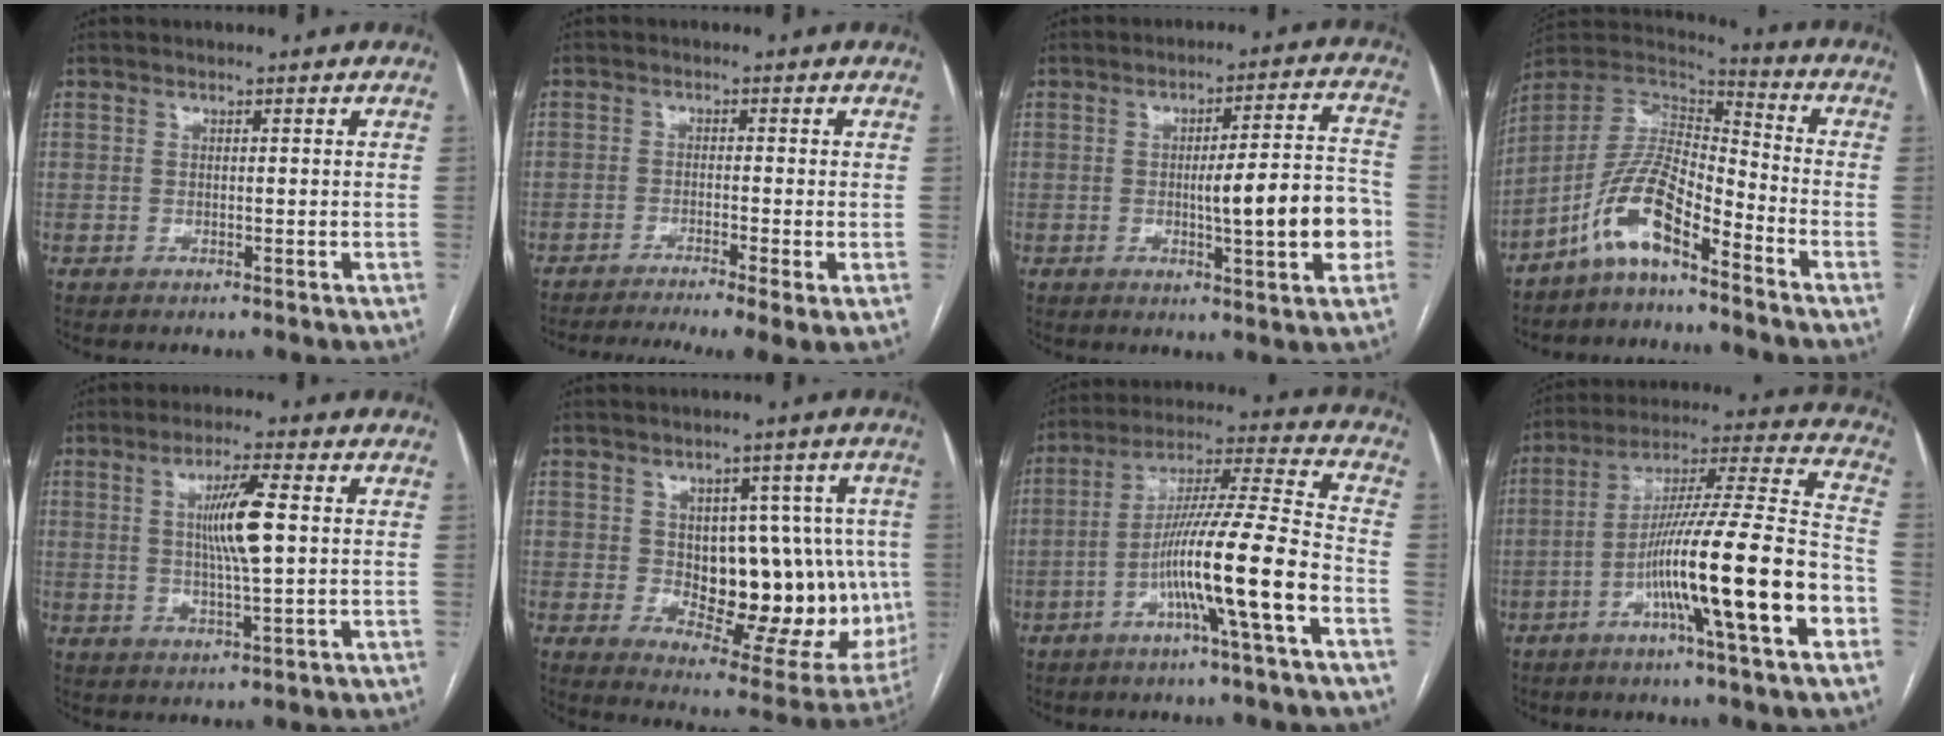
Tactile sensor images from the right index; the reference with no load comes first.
{"total": 11.4, "force": [-8.2, 0.5, 7.8], "torque": [-0.120, -0.012, -0.128]}
{"total": 11.9, "force": [-2.1, 1.4, 11.6], "torque": [-0.161, 0.014, -0.026]}
{"total": 10.8, "force": [-7.2, 2.5, 7.6], "torque": [-0.161, 0.022, -0.139]}
{"total": 7.9, "force": [1.2, 0.4, 7.8], "torque": [-0.144, -0.001, 0.021]}
{"total": 19.7, "force": [-0.6, 10.0, 17.0], "torque": [-0.201, 0.012, 0.023]}
{"total": 14.8, "force": [-5.6, -1.0, 13.6], "torque": [-0.244, 0.007, -0.100]}
{"total": 19.9, "force": [-7.1, -0.1, 18.6], "torque": [-0.296, -0.002, -0.122]}